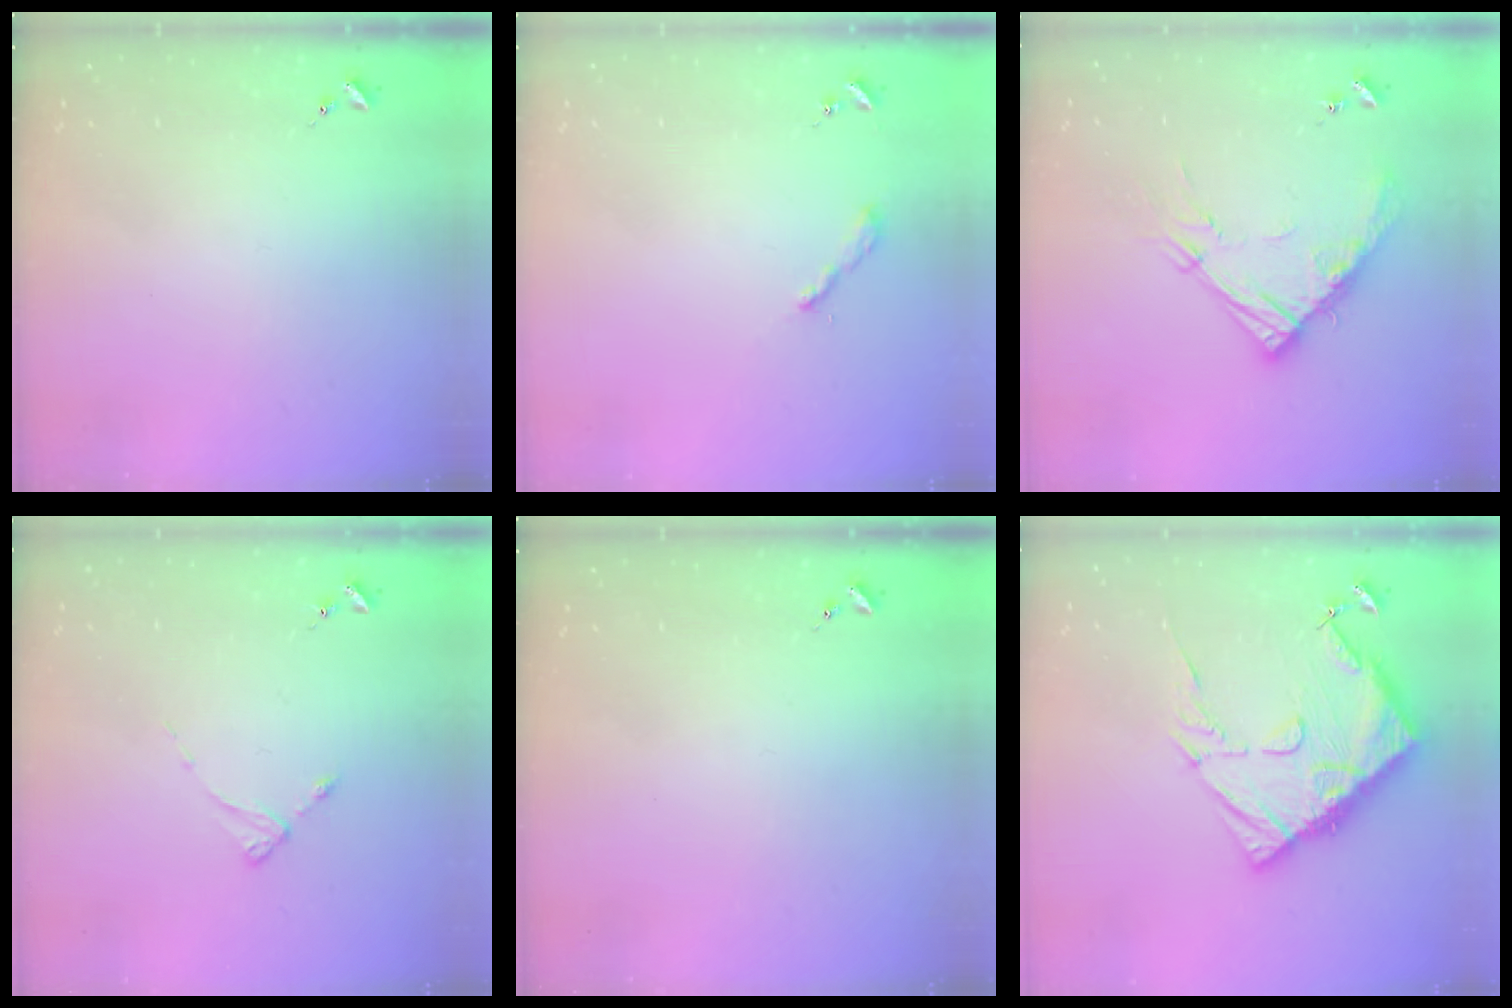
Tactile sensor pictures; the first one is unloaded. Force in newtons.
{"total": 2.2, "press": 2.2, "slide": 0.2}
{"total": 15.1, "press": 15.1, "slide": 1.5}
{"total": 2.5, "press": 2.5, "slide": 0.3}
{"total": 0.0}
{"total": 18.0, "press": 17.9, "slide": 1.9}